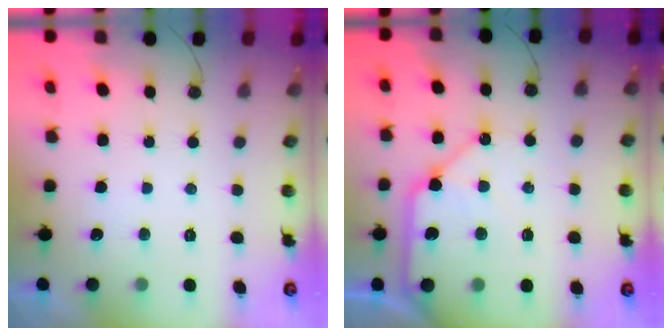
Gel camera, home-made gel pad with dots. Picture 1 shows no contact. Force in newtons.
{"total": 11.8, "press": 11.7, "slide": 1.4}